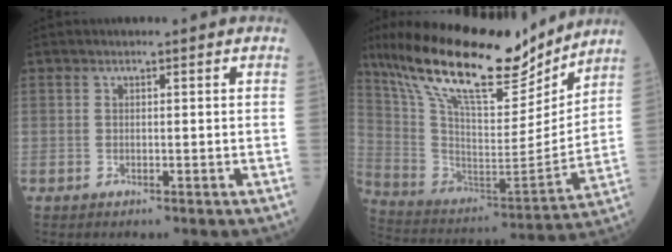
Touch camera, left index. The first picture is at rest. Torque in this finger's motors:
{"motor_torque": [1.07, -1.07, 0.95, 0.21]}